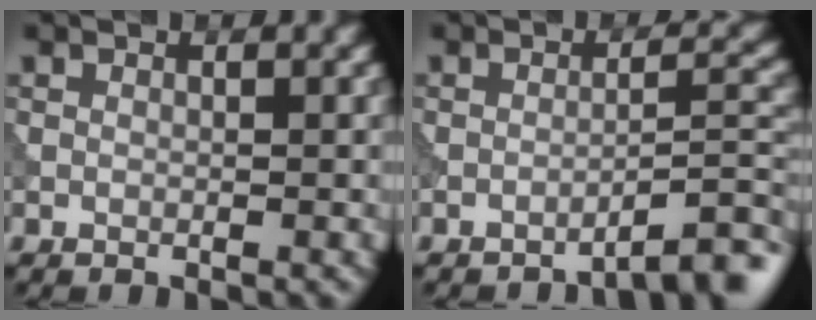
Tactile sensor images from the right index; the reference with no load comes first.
{"total": 4.2, "force": [-3.1, 0.4, 2.7], "torque": [-0.029, 0.019, -0.055]}